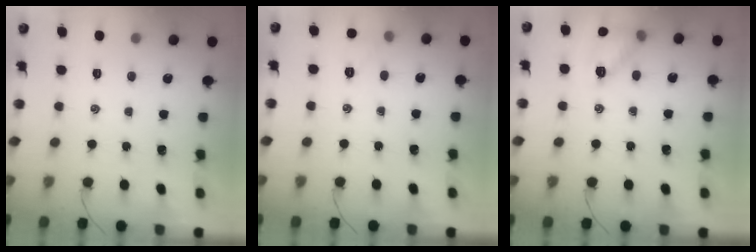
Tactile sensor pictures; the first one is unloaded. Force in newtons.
{"total": 4.6, "press": 4.5, "slide": 1.2}
{"total": 10.9, "press": 10.9, "slide": 0.8}